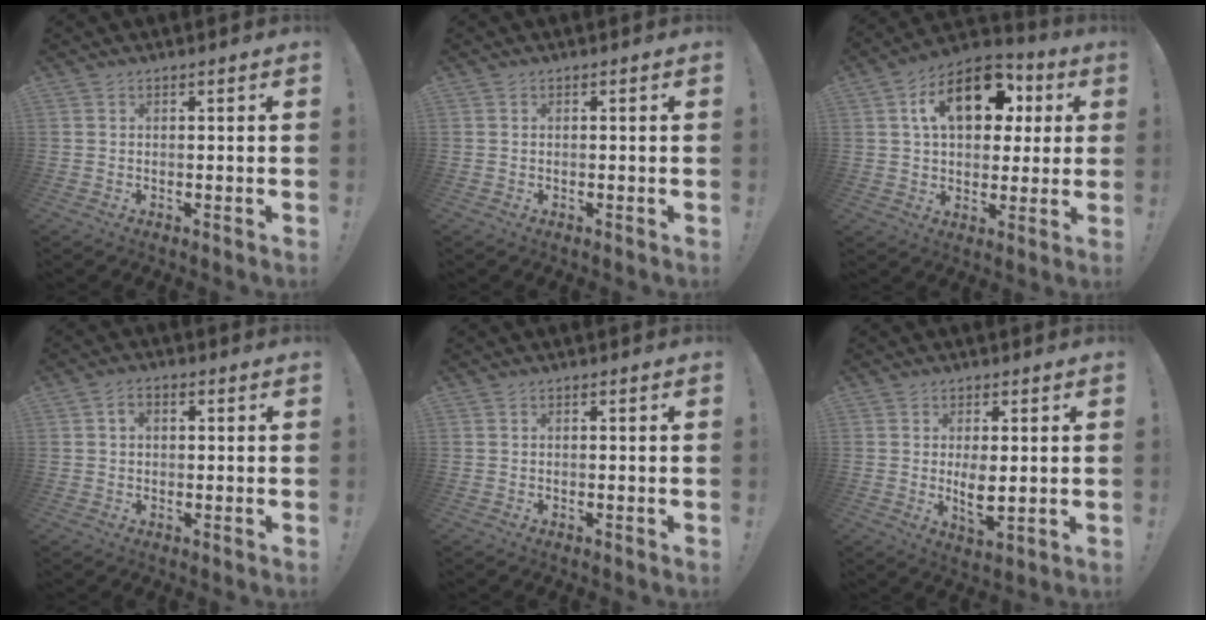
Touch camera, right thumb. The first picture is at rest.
{"total": 0.0}
{"total": 18.1, "force": [6.2, 11.2, 12.8], "torque": [-0.195, -0.006, 0.109]}
{"total": 2.7, "force": [0.3, 2.1, 1.7], "torque": [-0.024, 0.004, 0.004]}
{"total": 0.0}
{"total": 6.2, "force": [0.4, 2.8, 5.5], "torque": [-0.080, -0.017, 0.004]}